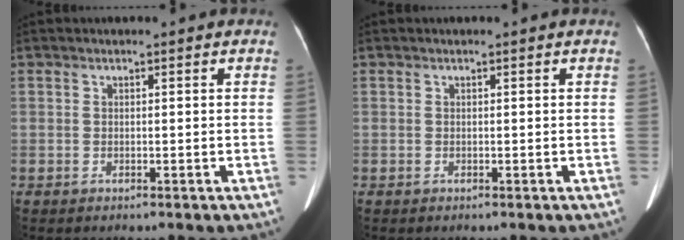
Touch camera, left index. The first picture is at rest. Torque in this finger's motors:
{"motor_torque": [-0.02, 0.04, 0.00, -0.01]}